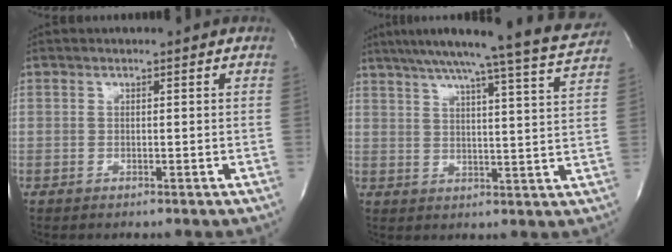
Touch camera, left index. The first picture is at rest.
{"total": 18.1, "force": [16.5, -1.5, 7.2], "torque": [-0.119, -0.043, 0.211]}